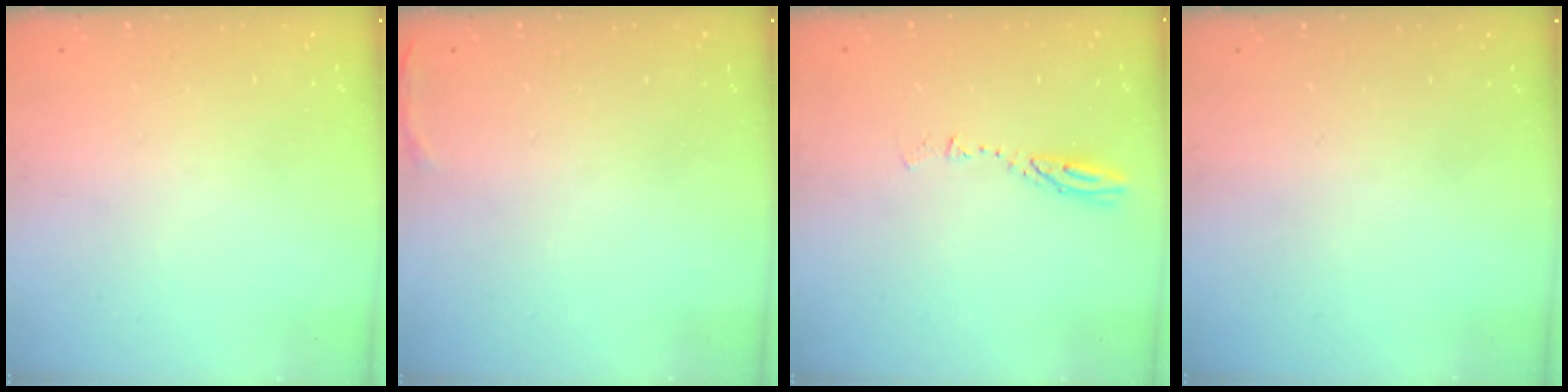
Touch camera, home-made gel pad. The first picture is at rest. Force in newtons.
{"total": 5.2, "press": 5.1, "slide": 1.2}
{"total": 3.8, "press": 3.8, "slide": 0.4}
{"total": 0.0}